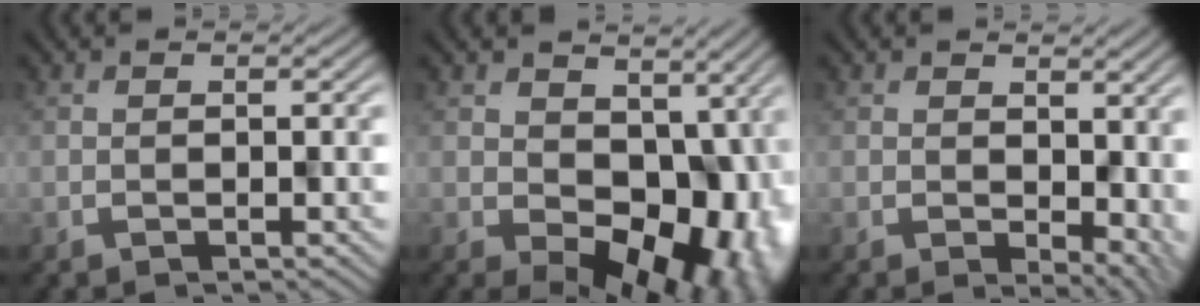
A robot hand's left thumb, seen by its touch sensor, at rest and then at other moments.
{"total": 13.0, "force": [-1.0, 8.6, 9.7], "torque": [-0.122, -0.037, 0.004]}
{"total": 5.5, "force": [-0.8, 3.4, 4.3], "torque": [-0.052, -0.024, 0.011]}